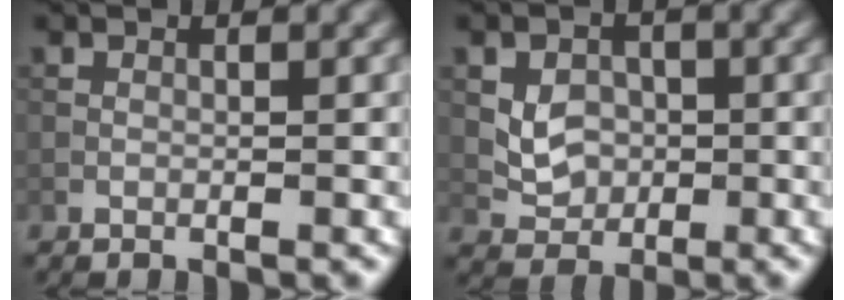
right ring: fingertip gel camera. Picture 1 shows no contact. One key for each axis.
{"total": 2.7, "fx": 0.2, "fy": 2.4, "fz": 1.3, "tx": -0.025, "ty": -0.002, "tz": 0.009}